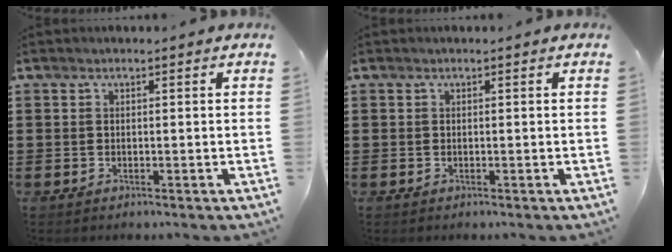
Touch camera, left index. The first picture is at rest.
{"total": 0.0}